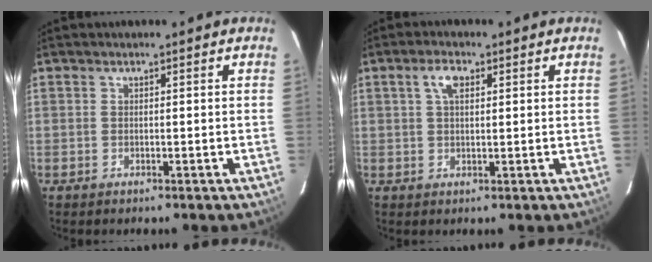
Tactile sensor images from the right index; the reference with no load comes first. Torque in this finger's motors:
{"motor_torque": [0.19, -0.10, 0.20, 0.06]}